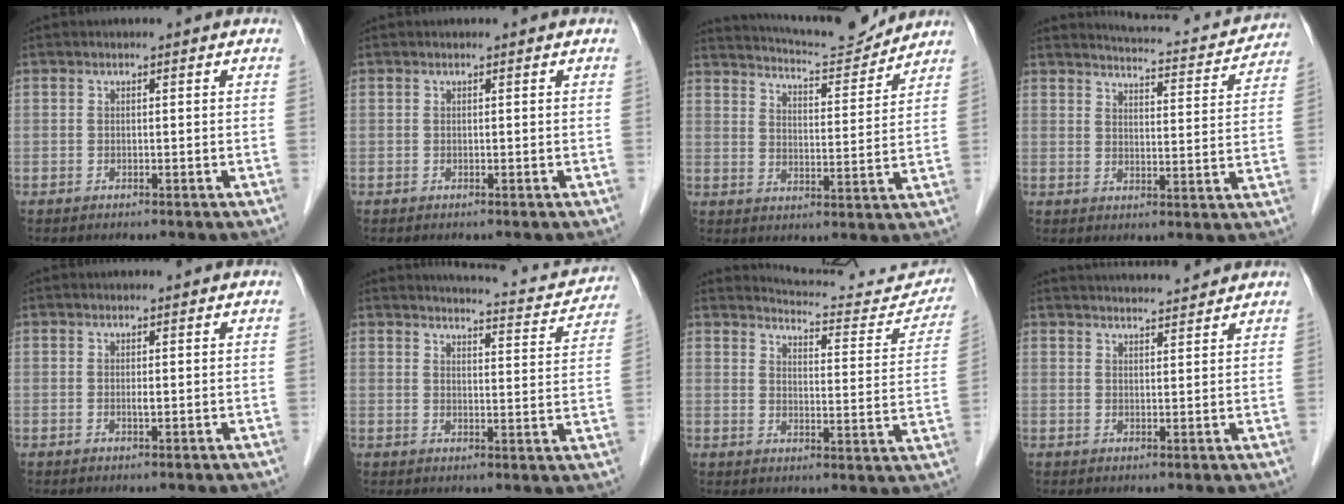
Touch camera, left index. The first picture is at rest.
{"total": 0.0}
{"total": 12.7, "force": [12.2, 0.8, 3.2], "torque": [-0.059, 0.000, 0.178]}
{"total": 13.5, "force": [13.1, 1.7, 2.8], "torque": [-0.031, -0.021, 0.147]}
{"total": 0.6, "force": [0.2, 0.0, 0.6], "torque": [-0.013, -0.001, 0.002]}
{"total": 12.5, "force": [11.9, 2.1, 2.9], "torque": [-0.024, -0.021, 0.123]}
{"total": 14.7, "force": [14.4, 2.5, 1.8], "torque": [-0.004, -0.042, 0.160]}
{"total": 6.3, "force": [6.1, 0.4, 1.6], "torque": [-0.024, 0.023, 0.078]}